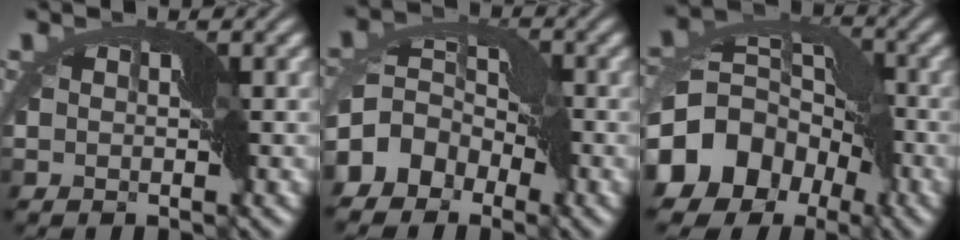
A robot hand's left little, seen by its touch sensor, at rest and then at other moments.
{"total": 6.6, "force": [-3.3, 4.9, 2.9], "torque": [-0.057, 0.014, -0.089]}
{"total": 13.0, "force": [-6.1, 9.9, 5.8], "torque": [-0.119, 0.014, -0.121]}